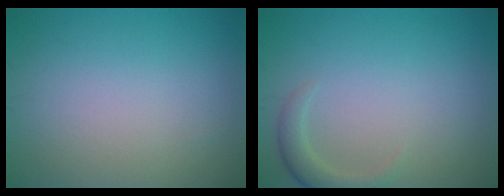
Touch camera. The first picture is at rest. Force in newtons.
{"total": 2.0, "press": 2.0, "slide": 0.2}